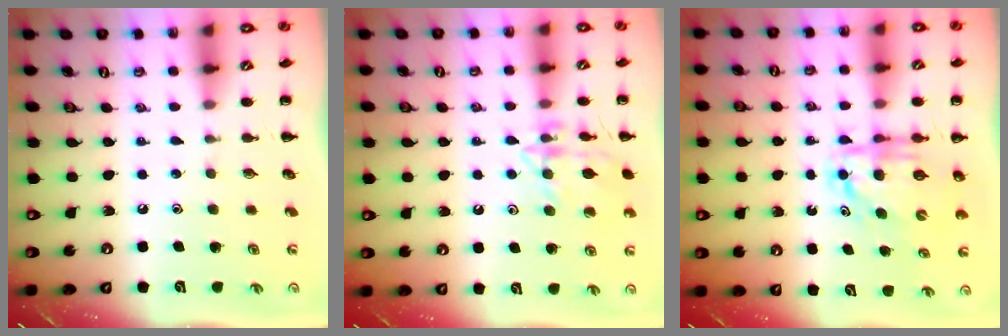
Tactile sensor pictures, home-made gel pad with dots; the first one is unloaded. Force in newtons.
{"total": 13.5, "press": 13.5, "slide": 0.7}
{"total": 6.6, "press": 6.5, "slide": 1.1}